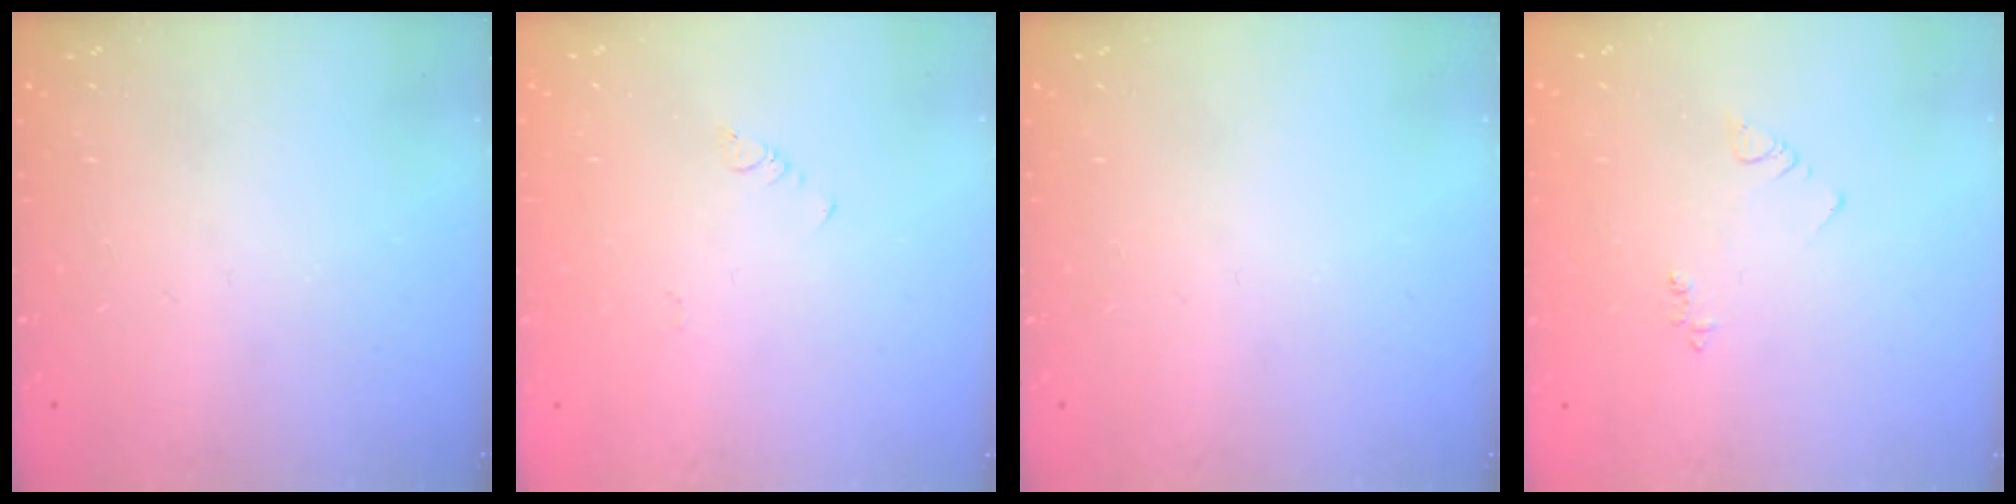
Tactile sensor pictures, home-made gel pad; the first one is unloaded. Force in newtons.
{"total": 1.9, "press": 1.9, "slide": 0.4}
{"total": 0.0}
{"total": 3.9, "press": 3.8, "slide": 0.7}